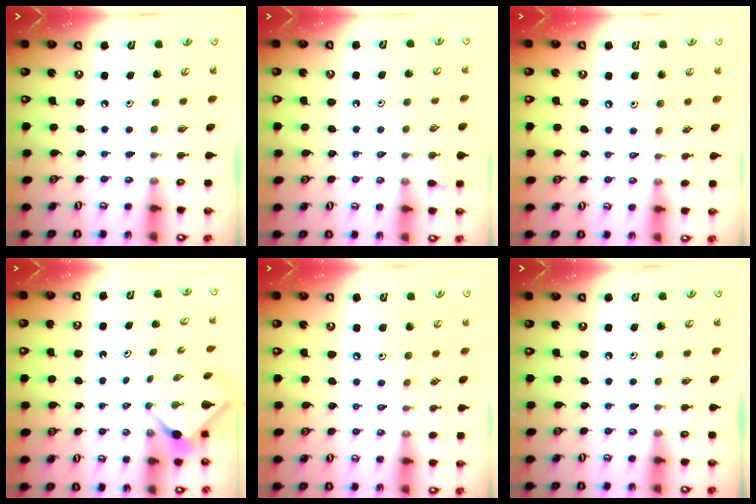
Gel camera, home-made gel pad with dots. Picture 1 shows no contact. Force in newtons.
{"total": 3.3, "press": 3.2, "slide": 0.6}
{"total": 2.7, "press": 2.6, "slide": 0.5}
{"total": 2.6, "press": 2.6, "slide": 0.3}
{"total": 2.7, "press": 2.6, "slide": 0.5}
{"total": 0.0}